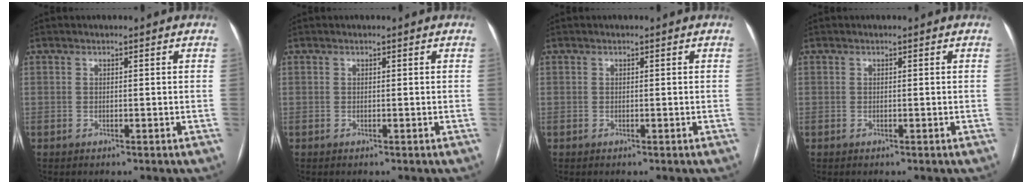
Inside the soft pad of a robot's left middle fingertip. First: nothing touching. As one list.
[{"total": 0.0}, {"total": 0.0}, {"total": 0.0}]